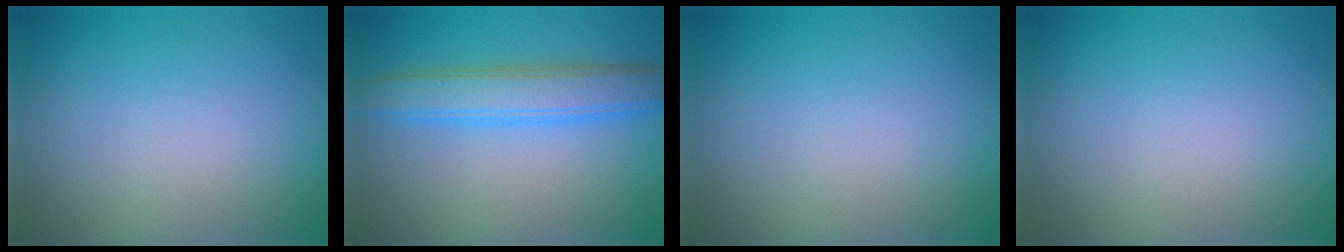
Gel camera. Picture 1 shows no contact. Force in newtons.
{"total": 4.9, "press": 4.9, "slide": 0.2}
{"total": 0.0}
{"total": 0.0}